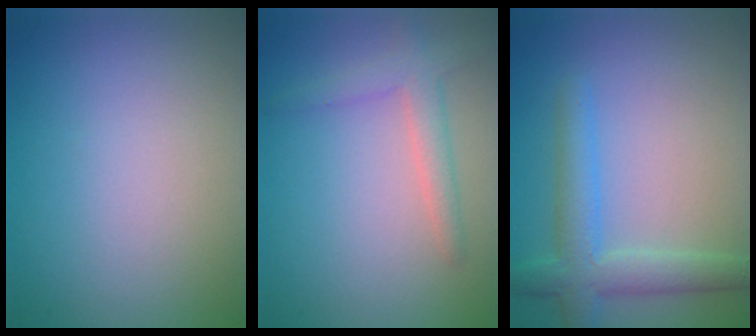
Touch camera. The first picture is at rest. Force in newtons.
{"total": 2.5, "press": 2.5, "slide": 0.1}
{"total": 4.1, "press": 4.1, "slide": 0.1}